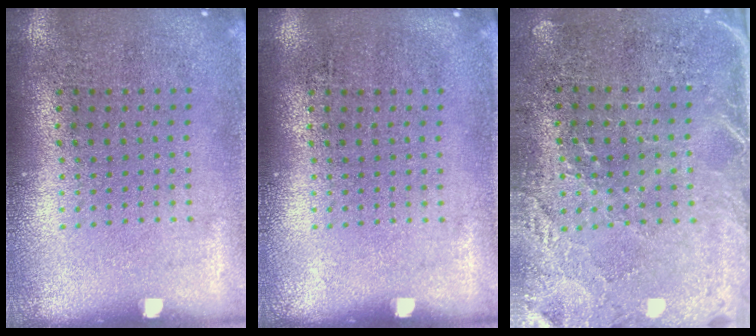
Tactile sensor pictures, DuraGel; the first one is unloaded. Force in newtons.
{"total": 0.0}
{"total": 3.1, "press": 2.7, "slide": 1.5}